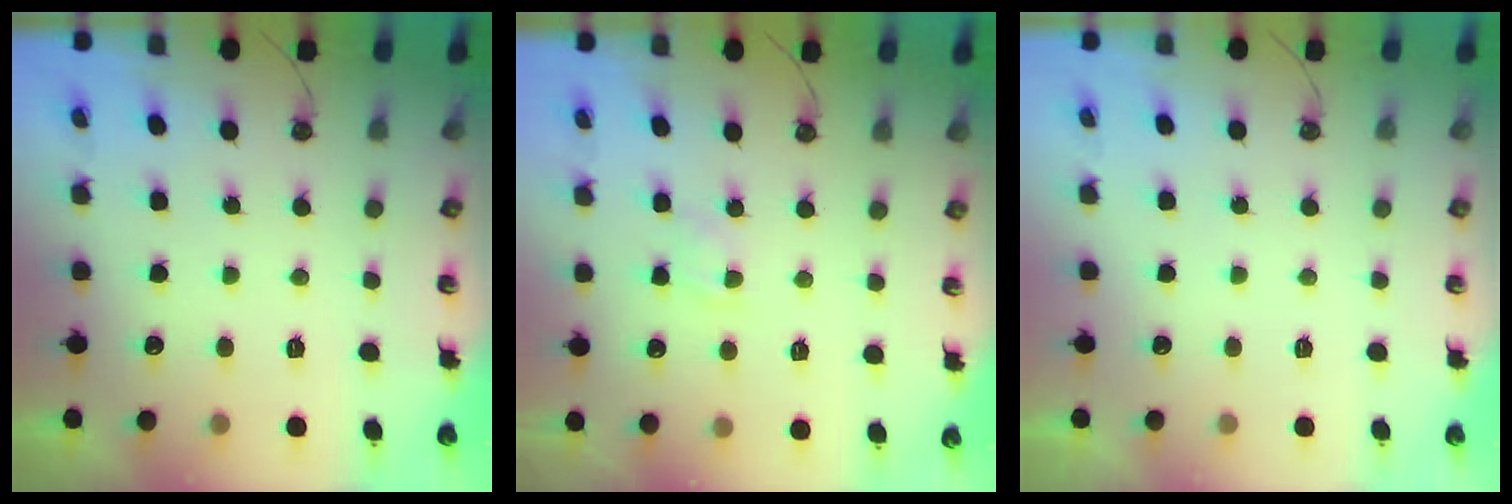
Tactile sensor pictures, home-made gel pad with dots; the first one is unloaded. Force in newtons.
{"total": 6.0, "press": 6.0, "slide": 0.7}
{"total": 0.0}